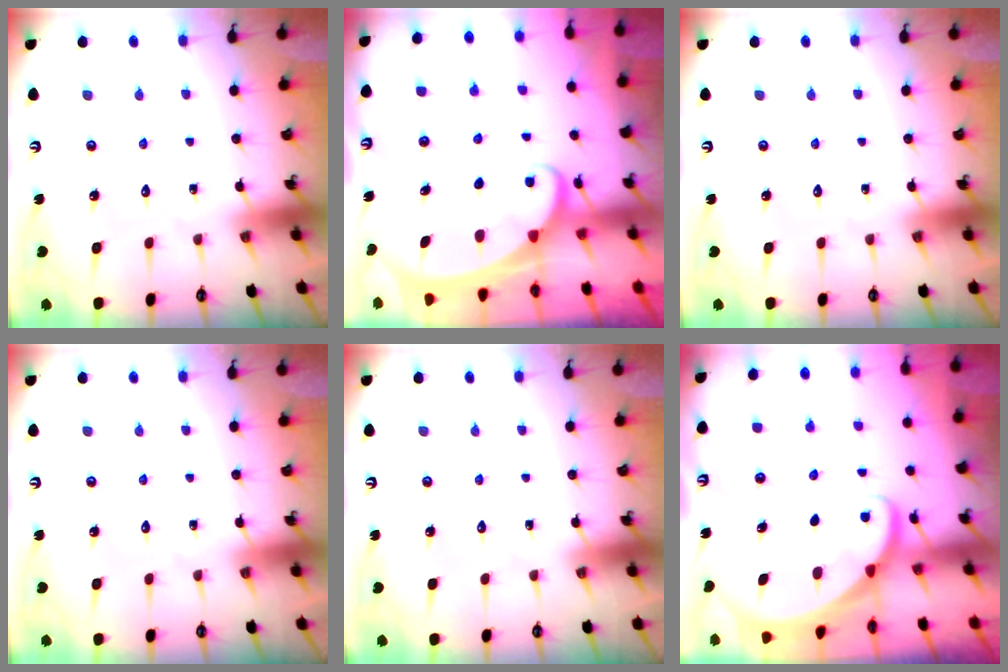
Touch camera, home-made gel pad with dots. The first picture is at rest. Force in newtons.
{"total": 2.0, "press": 2.0, "slide": 0.2}
{"total": 0.0}
{"total": 0.0}
{"total": 0.0}
{"total": 2.1, "press": 2.1, "slide": 0.2}